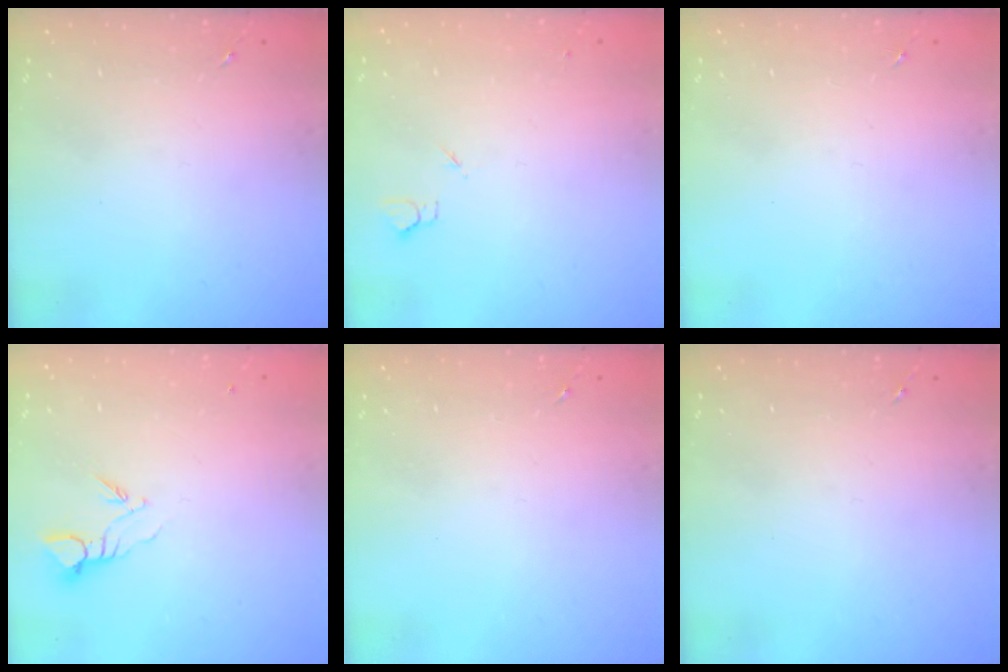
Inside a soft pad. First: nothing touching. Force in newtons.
{"total": 2.7, "press": 2.6, "slide": 0.3}
{"total": 0.0}
{"total": 3.7, "press": 3.7, "slide": 0.1}
{"total": 0.0}
{"total": 0.0}